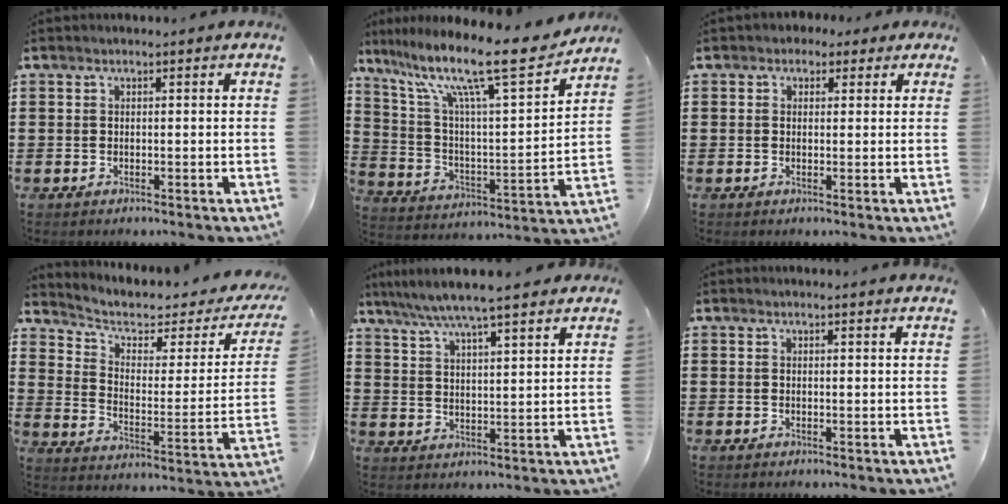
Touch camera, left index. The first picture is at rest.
{"total": 15.0, "force": [11.1, 1.8, 9.9], "torque": [-0.212, -0.068, 0.178]}
{"total": 1.7, "force": [0.7, 1.4, 0.5], "torque": [-0.007, 0.006, 0.010]}
{"total": 4.2, "force": [2.8, 1.7, 2.6], "torque": [-0.069, -0.017, 0.043]}
{"total": 6.1, "force": [5.3, 0.0, 3.0], "torque": [-0.077, -0.020, 0.091]}
{"total": 1.0, "force": [1.0, -0.1, 0.3], "torque": [-0.007, -0.002, 0.019]}